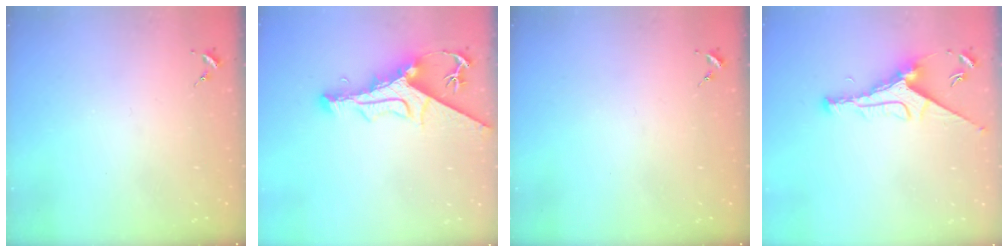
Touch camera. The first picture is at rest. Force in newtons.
{"total": 11.3, "press": 11.2, "slide": 1.1}
{"total": 0.0}
{"total": 10.6, "press": 10.5, "slide": 1.1}